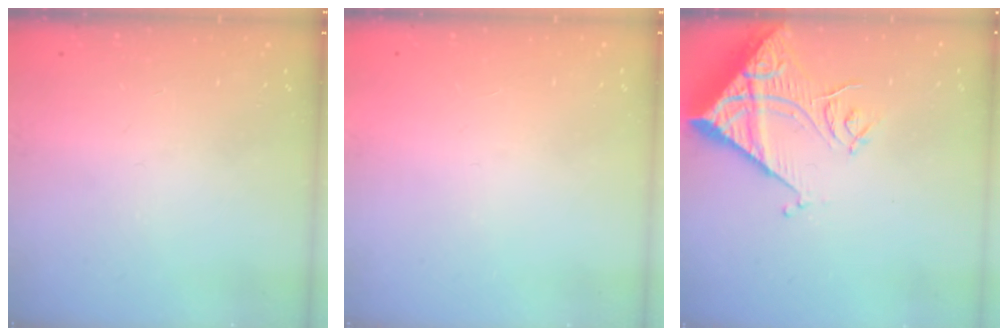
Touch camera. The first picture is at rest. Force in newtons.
{"total": 1.6, "press": 1.6, "slide": 0.1}
{"total": 13.2, "press": 13.1, "slide": 1.7}